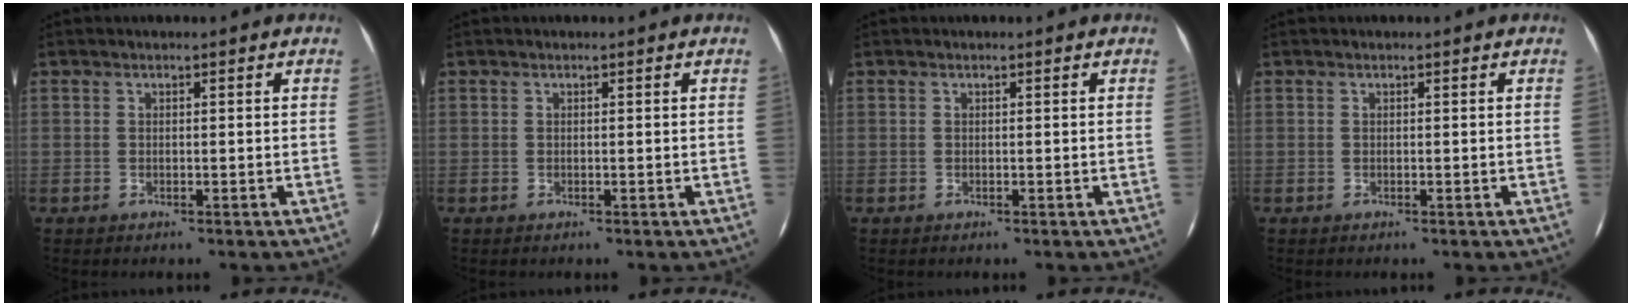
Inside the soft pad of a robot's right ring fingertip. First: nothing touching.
{"total": 0.0}
{"total": 0.0}
{"total": 0.0}